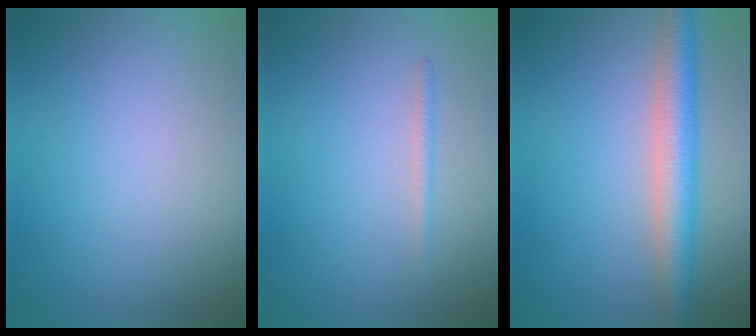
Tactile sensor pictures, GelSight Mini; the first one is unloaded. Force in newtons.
{"total": 0.8, "press": 0.8, "slide": 0.0}
{"total": 4.8, "press": 4.8, "slide": 0.2}